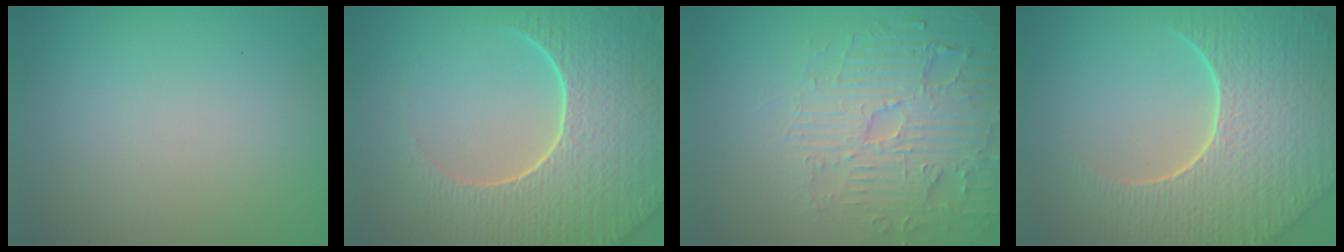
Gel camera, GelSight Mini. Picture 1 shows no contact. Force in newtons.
{"total": 8.8, "press": 6.3, "slide": 6.2}
{"total": 4.8, "press": 4.7, "slide": 0.6}
{"total": 9.1, "press": 6.5, "slide": 6.4}